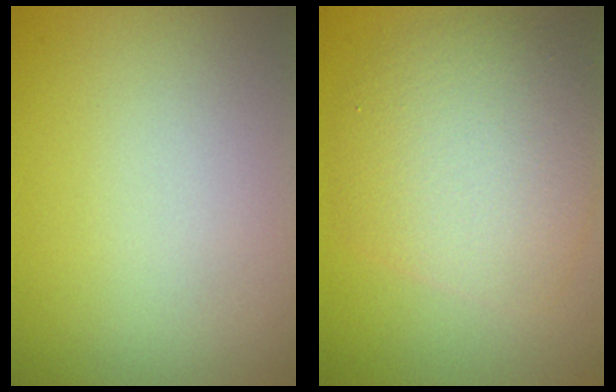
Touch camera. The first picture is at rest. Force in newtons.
{"total": 6.2, "press": 6.2, "slide": 0.2}